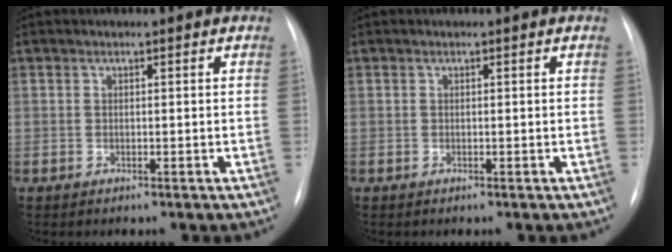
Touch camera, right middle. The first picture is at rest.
{"total": 0.0}